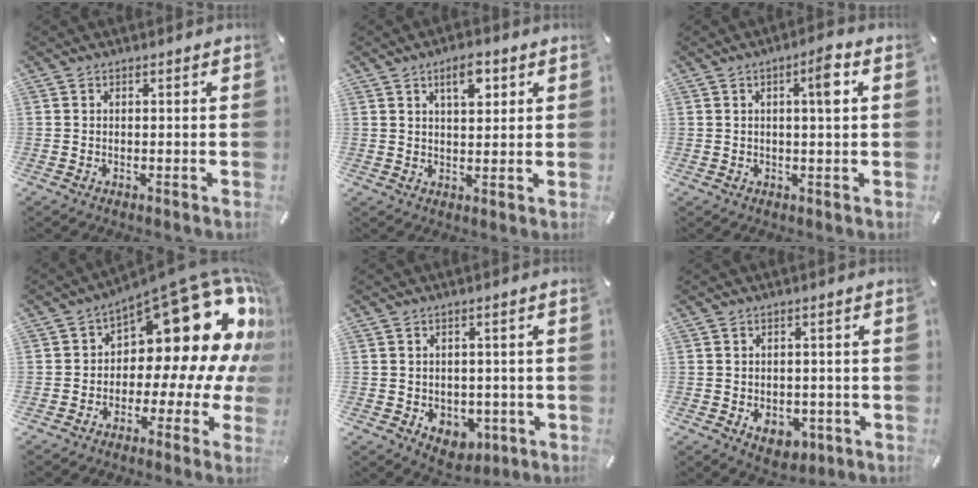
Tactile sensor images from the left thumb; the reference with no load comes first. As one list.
[{"total": 6.5, "force": [3.2, 3.0, 4.8], "torque": [-0.062, -0.009, 0.047]}, {"total": 5.5, "force": [1.6, 0.8, 5.2], "torque": [-0.078, -0.004, 0.017]}, {"total": 22.1, "force": [9.1, 11.2, 16.7], "torque": [-0.214, -0.086, 0.160]}, {"total": 5.5, "force": [-1.3, 4.7, 2.5], "torque": [-0.019, 0.004, -0.020]}, {"total": 5.1, "force": [-1.5, 4.1, 2.7], "torque": [-0.033, 0.000, -0.026]}]